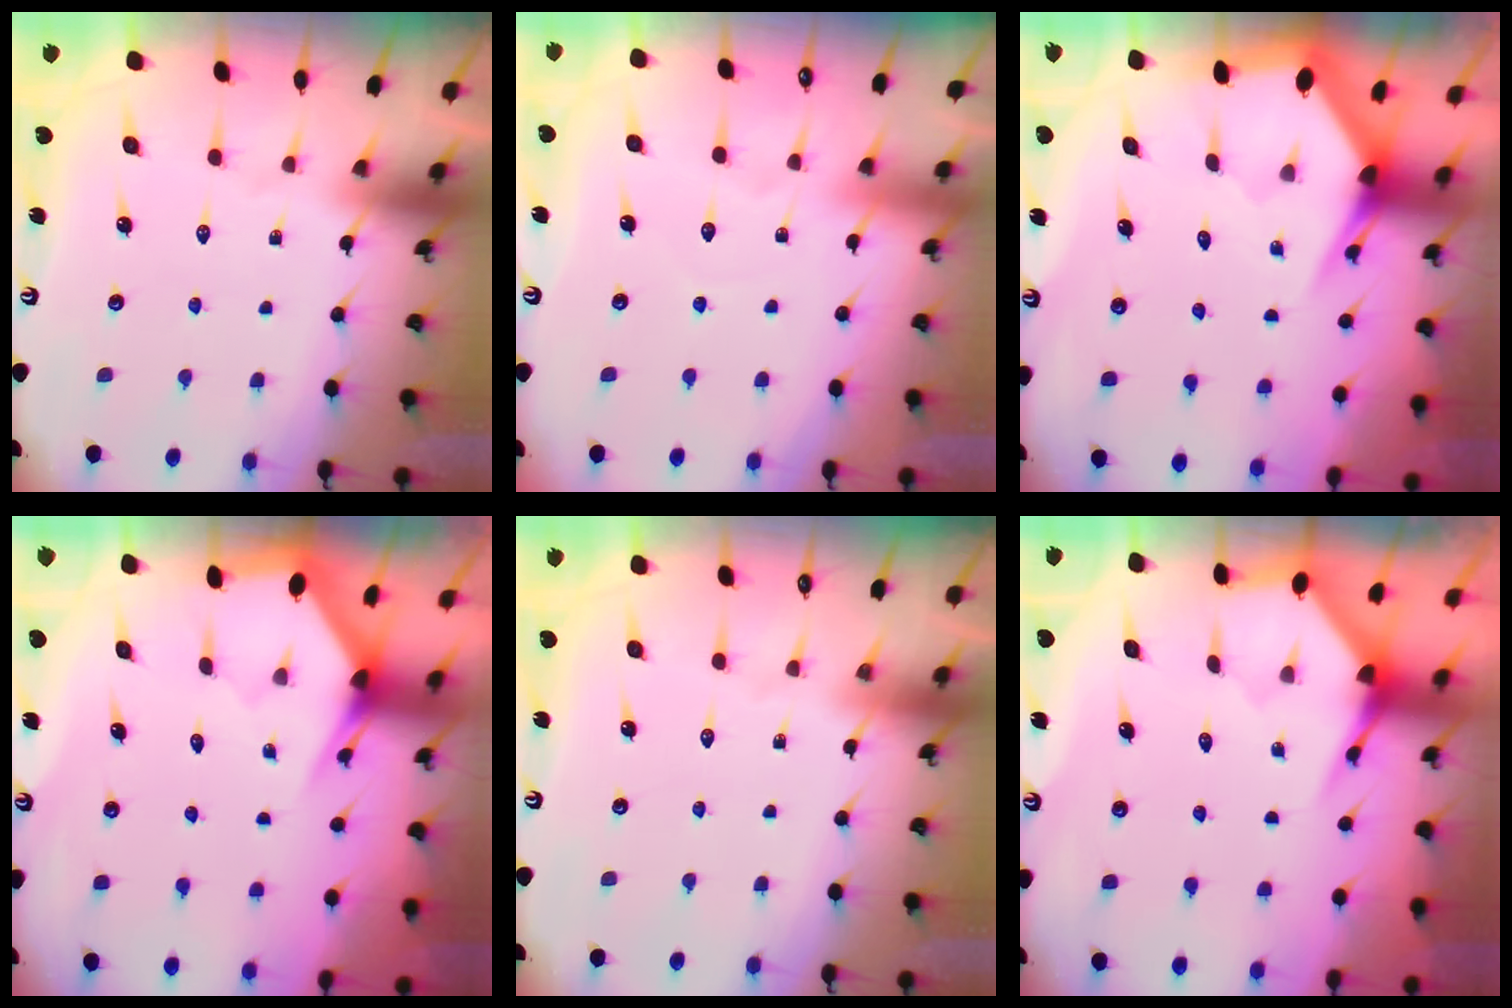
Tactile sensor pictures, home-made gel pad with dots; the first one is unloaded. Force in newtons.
{"total": 3.0, "press": 3.0, "slide": 0.3}
{"total": 3.8, "press": 3.8, "slide": 0.2}
{"total": 3.1, "press": 3.1, "slide": 0.0}
{"total": 0.0}
{"total": 3.8, "press": 3.8, "slide": 0.1}